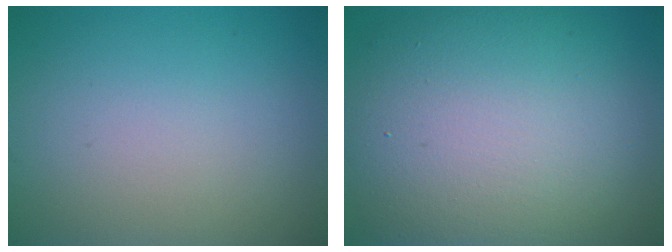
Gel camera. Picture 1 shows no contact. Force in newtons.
{"total": 12.6, "press": 12.6, "slide": 1.5}